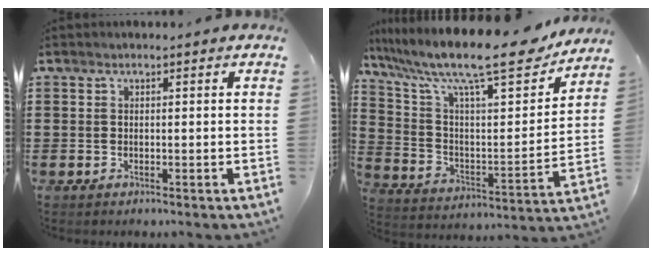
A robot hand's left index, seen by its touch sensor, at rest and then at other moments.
{"total": 15.1, "force": [11.8, 2.3, 9.1], "torque": [-0.191, -0.075, 0.190]}